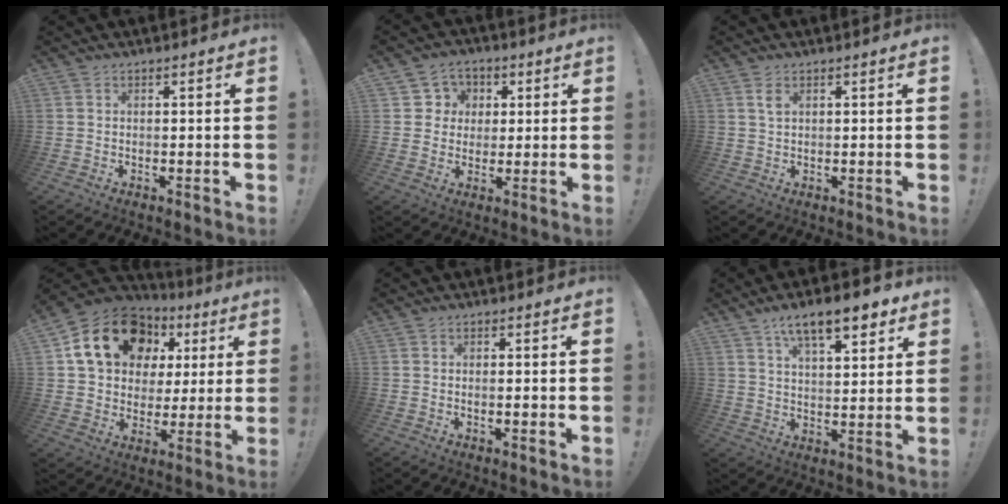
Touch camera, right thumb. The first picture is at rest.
{"total": 6.8, "force": [0.9, 6.7, 1.1], "torque": [-0.013, -0.003, 0.021]}
{"total": 2.2, "force": [1.0, 1.0, 1.7], "torque": [-0.032, -0.002, 0.017]}
{"total": 20.9, "force": [9.0, 14.9, 11.6], "torque": [-0.182, -0.023, 0.180]}
{"total": 1.2, "force": [-0.2, 0.1, 1.1], "torque": [-0.016, -0.001, -0.006]}
{"total": 12.3, "force": [7.4, 4.4, 8.8], "torque": [-0.133, -0.029, 0.124]}